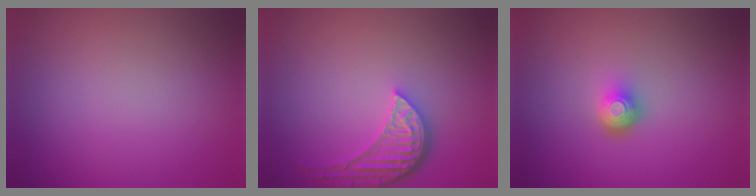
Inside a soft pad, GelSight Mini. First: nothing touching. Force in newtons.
{"total": 4.5, "press": 3.6, "slide": 2.8}
{"total": 2.2, "press": 1.5, "slide": 1.6}